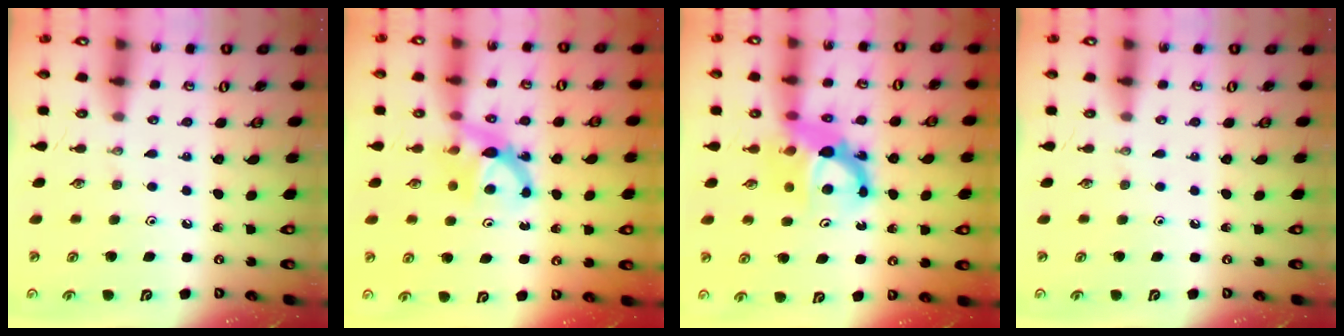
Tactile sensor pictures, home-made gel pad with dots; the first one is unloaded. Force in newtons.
{"total": 6.9, "press": 6.9, "slide": 0.4}
{"total": 10.1, "press": 10.1, "slide": 0.8}
{"total": 0.0}